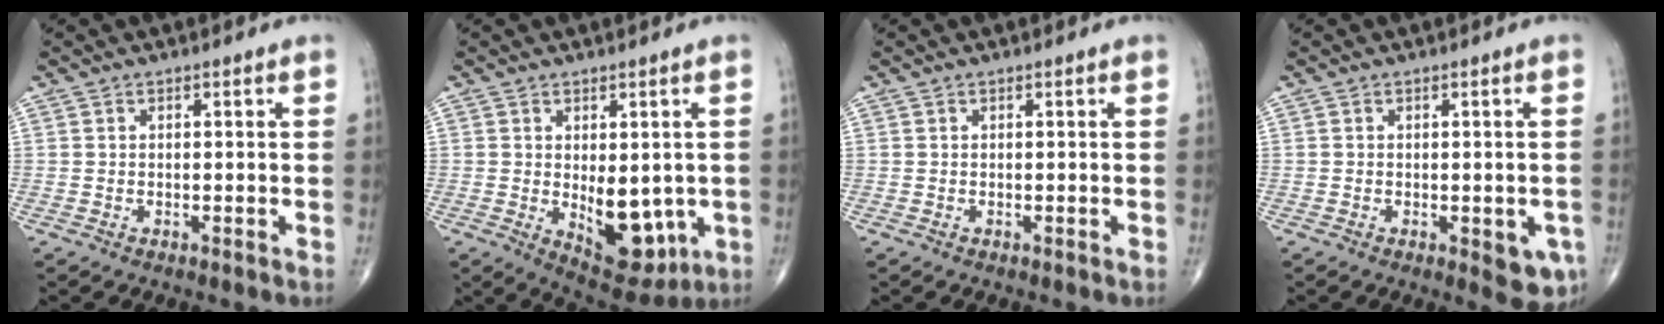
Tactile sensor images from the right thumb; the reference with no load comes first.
{"total": 10.8, "force": [-1.4, 5.9, 9.0], "torque": [-0.090, -0.019, -0.001]}
{"total": 0.0}
{"total": 5.4, "force": [-1.7, 2.5, 4.5], "torque": [-0.032, -0.005, -0.017]}